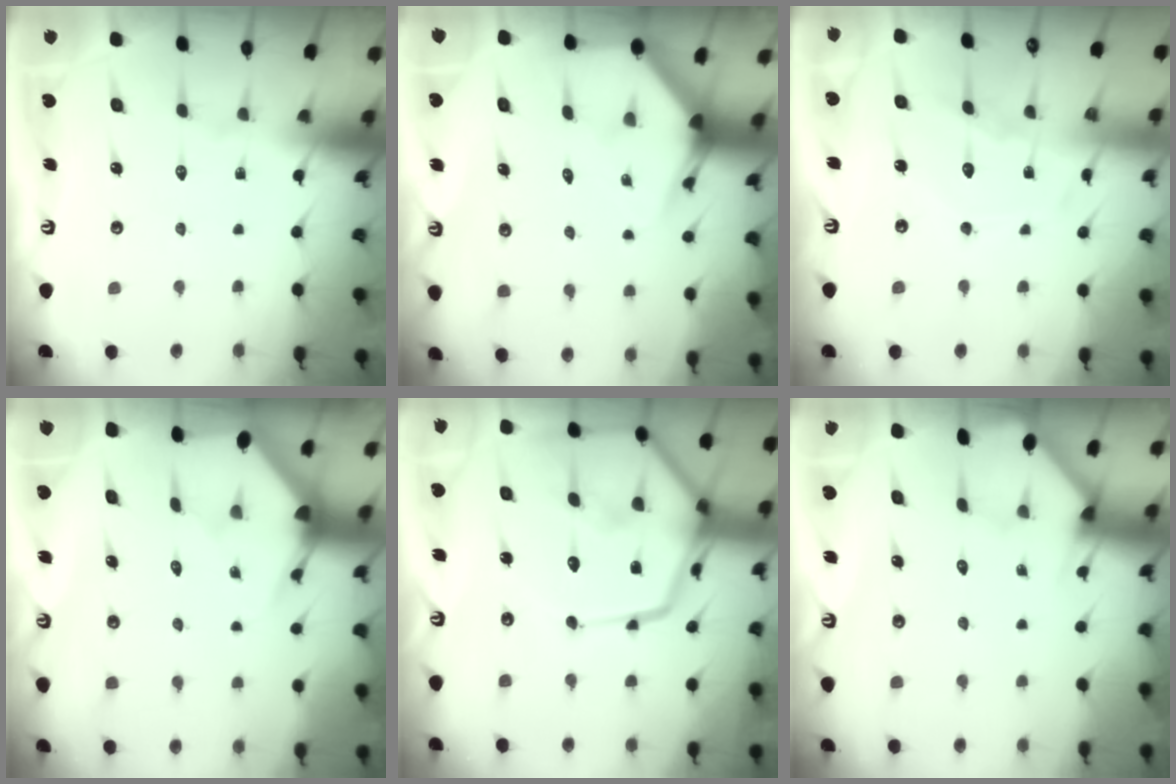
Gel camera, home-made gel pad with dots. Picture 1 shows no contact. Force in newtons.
{"total": 3.9, "press": 3.9, "slide": 0.2}
{"total": 9.3, "press": 9.3, "slide": 0.9}
{"total": 3.2, "press": 3.2, "slide": 0.2}
{"total": 21.9, "press": 21.8, "slide": 2.1}
{"total": 1.7, "press": 1.7, "slide": 0.2}